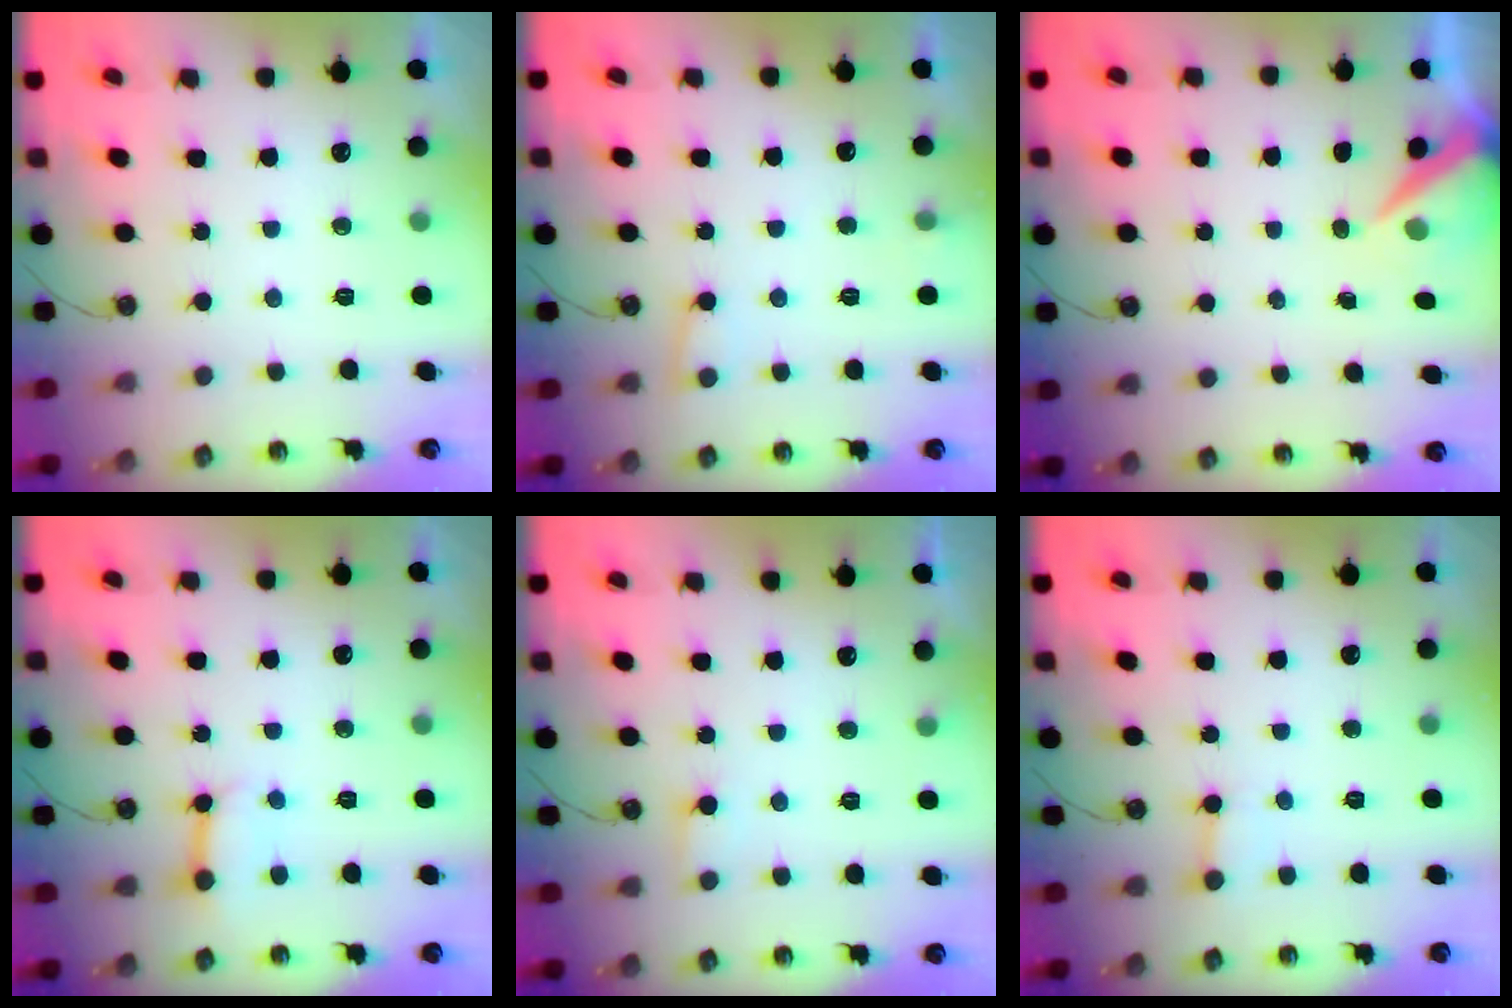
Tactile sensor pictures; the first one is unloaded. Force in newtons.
{"total": 6.5, "press": 6.5, "slide": 0.5}
{"total": 6.0, "press": 5.9, "slide": 0.9}
{"total": 6.0, "press": 6.0, "slide": 0.7}
{"total": 5.1, "press": 5.0, "slide": 0.4}
{"total": 2.4, "press": 2.4, "slide": 0.4}